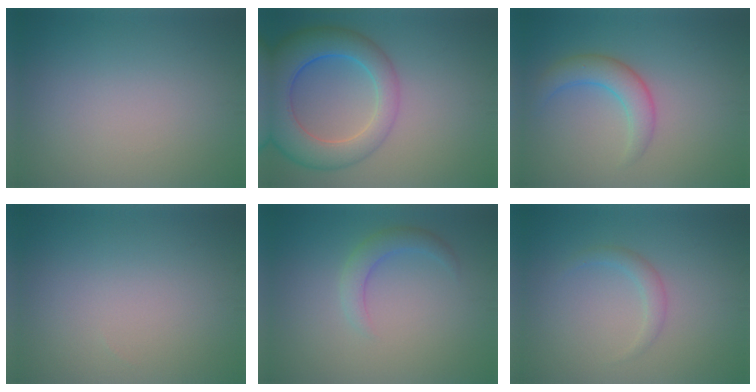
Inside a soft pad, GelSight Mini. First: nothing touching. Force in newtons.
{"total": 8.3, "press": 8.3, "slide": 0.5}
{"total": 3.4, "press": 3.4, "slide": 0.0}
{"total": 0.0}
{"total": 2.3, "press": 2.3, "slide": 0.1}
{"total": 1.5, "press": 1.5, "slide": 0.1}